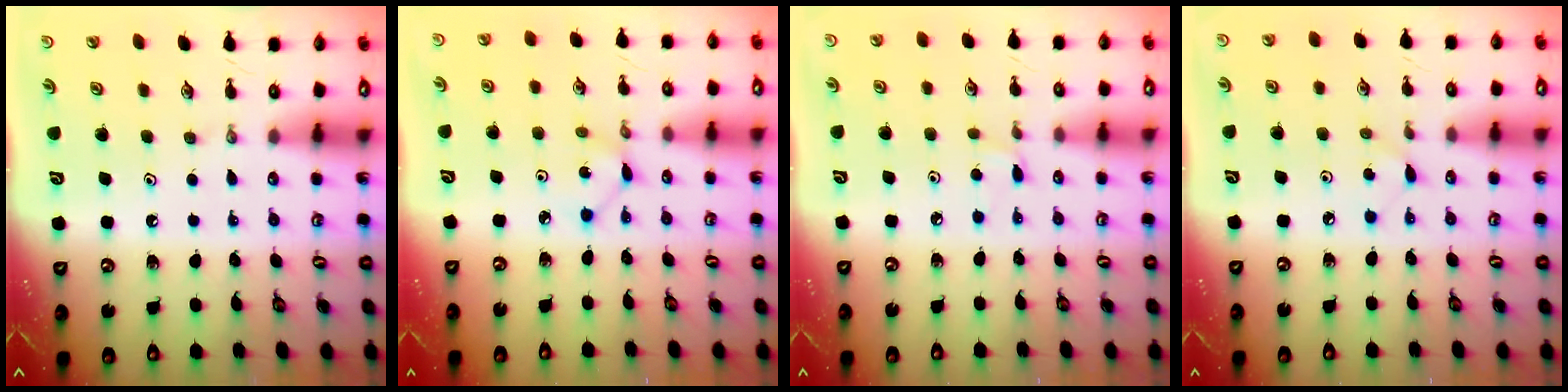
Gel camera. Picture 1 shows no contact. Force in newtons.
{"total": 1.6, "press": 1.5, "slide": 0.2}
{"total": 2.8, "press": 2.7, "slide": 0.5}
{"total": 2.7, "press": 2.7, "slide": 0.4}